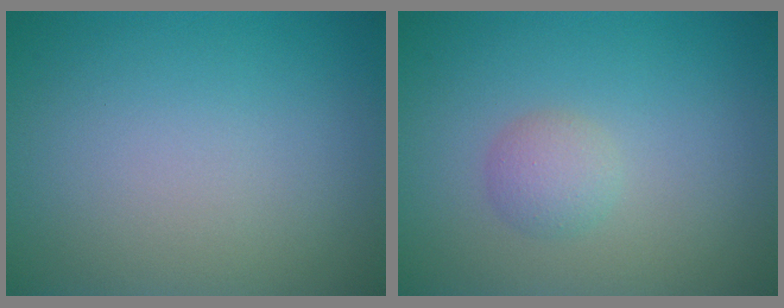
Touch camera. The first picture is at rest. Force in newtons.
{"total": 1.7, "press": 1.7, "slide": 0.2}